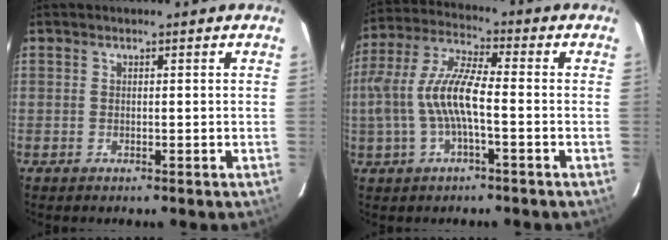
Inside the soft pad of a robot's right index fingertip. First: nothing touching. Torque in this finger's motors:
{"motor_torque": [0.63, -0.37, 0.77, 0.21]}